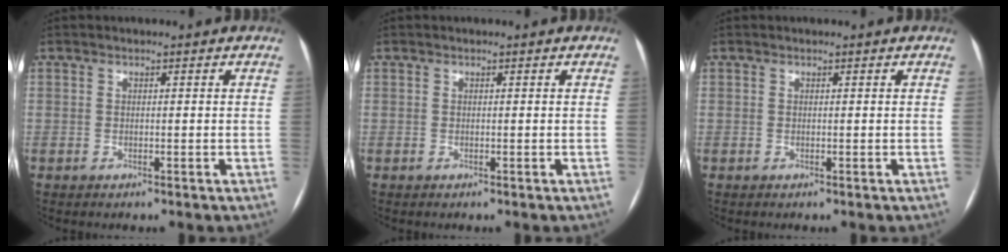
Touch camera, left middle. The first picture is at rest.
{"total": 0.0}
{"total": 0.0}